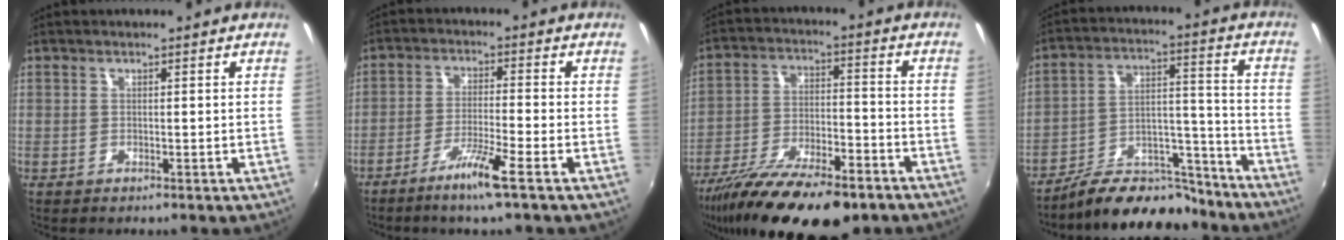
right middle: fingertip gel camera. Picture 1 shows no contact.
{"total": 6.5, "force": [-4.4, -0.6, 4.8], "torque": [-0.107, -0.006, -0.084]}
{"total": 21.0, "force": [-15.2, 6.6, 12.9], "torque": [-0.241, -0.047, -0.244]}
{"total": 16.5, "force": [-14.1, 5.8, 6.2], "torque": [-0.107, 0.032, -0.207]}